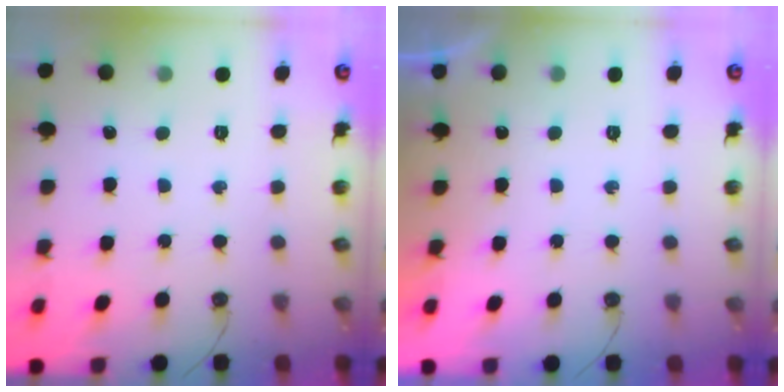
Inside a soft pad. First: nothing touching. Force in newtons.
{"total": 0.0}